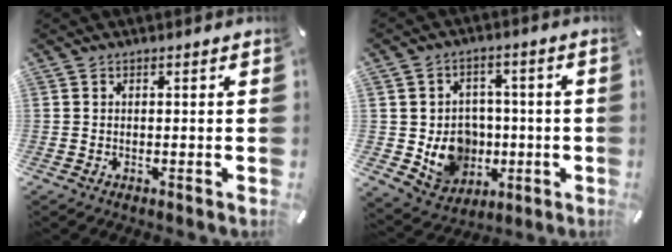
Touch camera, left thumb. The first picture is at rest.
{"total": 11.2, "force": [-1.4, 10.4, 3.8], "torque": [-0.065, 0.005, -0.012]}